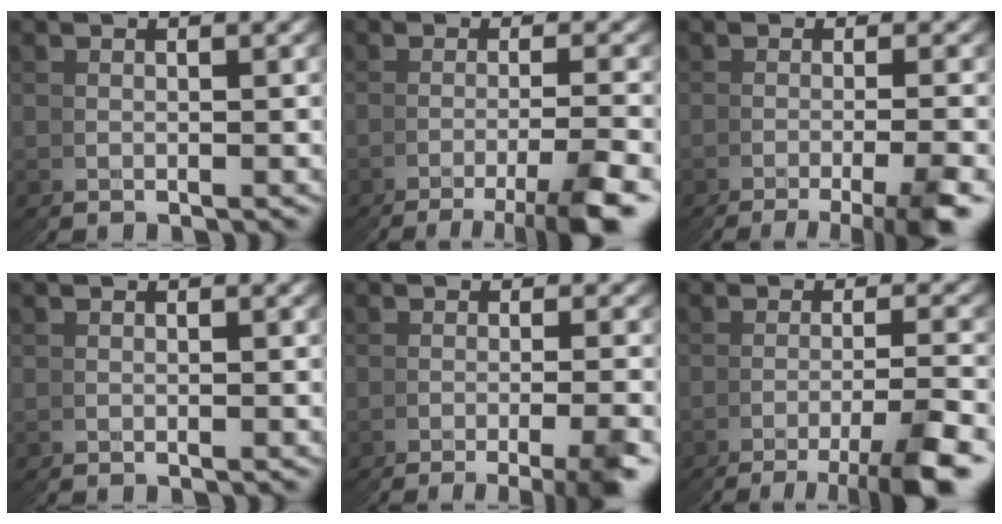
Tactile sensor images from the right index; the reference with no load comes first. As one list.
[{"total": 5.6, "force": [-3.7, -1.9, 3.8], "torque": [-0.045, 0.013, -0.067]}, {"total": 4.9, "force": [-3.1, -1.4, 3.6], "torque": [-0.042, 0.011, -0.054]}, {"total": 0.0}, {"total": 3.8, "force": [-2.1, -1.4, 2.8], "torque": [-0.033, 0.012, -0.040]}, {"total": 6.1, "force": [-4.2, -1.8, 4.1], "torque": [-0.051, 0.012, -0.074]}]